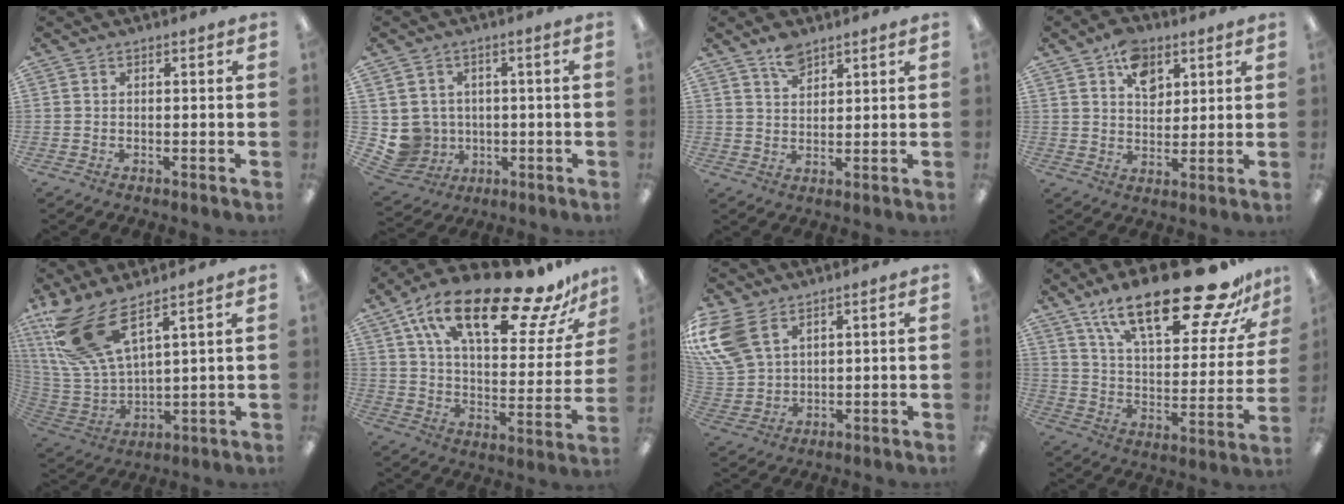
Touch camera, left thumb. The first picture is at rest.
{"total": 6.2, "force": [0.3, 6.2, 0.6], "torque": [-0.048, -0.011, 0.014]}
{"total": 4.8, "force": [3.8, 2.1, 2.1], "torque": [-0.032, -0.021, 0.068]}
{"total": 8.5, "force": [4.5, 5.7, 4.4], "torque": [-0.052, -0.018, 0.078]}
{"total": 17.1, "force": [10.6, 6.8, 11.5], "torque": [-0.261, -0.048, 0.197]}
{"total": 26.0, "force": [17.1, 9.1, 17.3], "torque": [-0.284, -0.096, 0.280]}
{"total": 11.6, "force": [6.2, 7.4, 6.4], "torque": [-0.157, -0.011, 0.122]}
{"total": 27.8, "force": [18.9, 9.0, 18.4], "torque": [-0.290, -0.117, 0.308]}